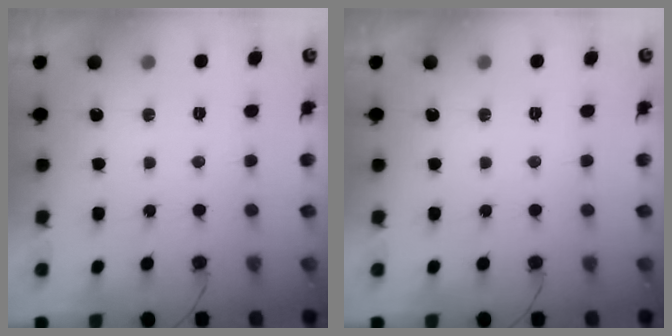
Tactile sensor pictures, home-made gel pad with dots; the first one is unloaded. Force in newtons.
{"total": 0.0}